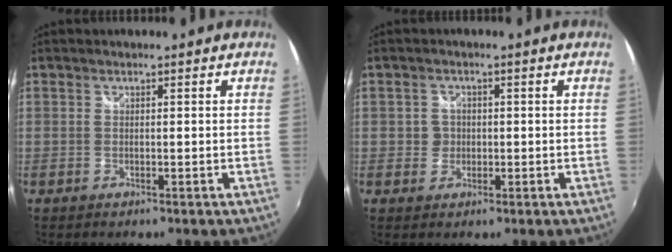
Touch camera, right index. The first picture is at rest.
{"total": 2.5, "force": [-0.3, 2.5, 0.4], "torque": [-0.005, 0.003, -0.007]}